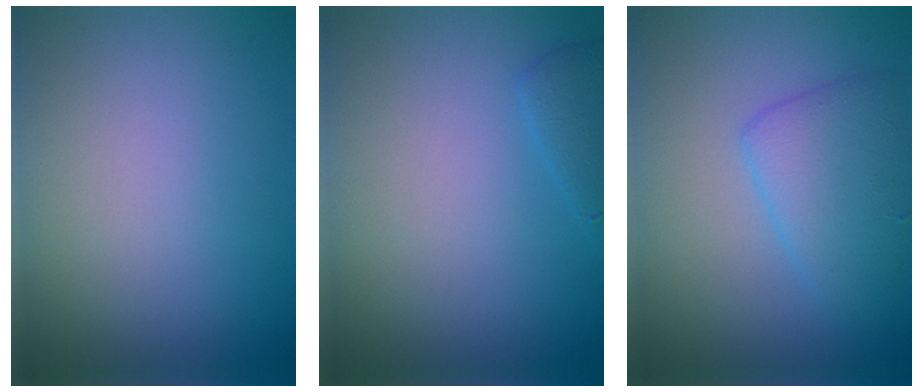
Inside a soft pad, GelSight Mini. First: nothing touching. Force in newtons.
{"total": 1.4, "press": 1.4, "slide": 0.1}
{"total": 4.0, "press": 4.0, "slide": 0.3}